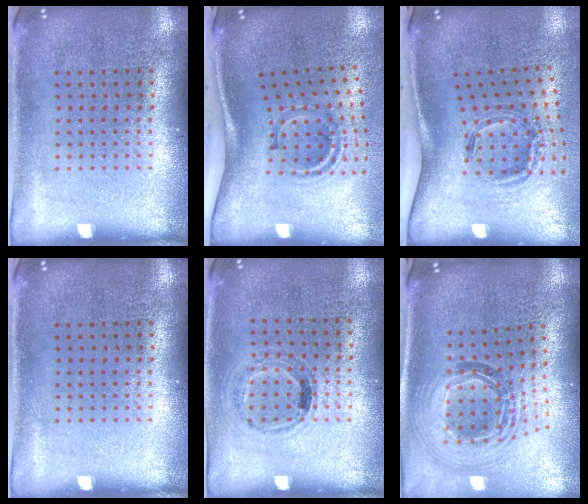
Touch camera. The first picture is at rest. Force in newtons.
{"total": 2.0, "press": 1.3, "slide": 1.6}
{"total": 1.9, "press": 1.2, "slide": 1.4}
{"total": 0.0}
{"total": 1.0, "press": 0.8, "slide": 0.7}
{"total": 1.6, "press": 1.4, "slide": 0.8}